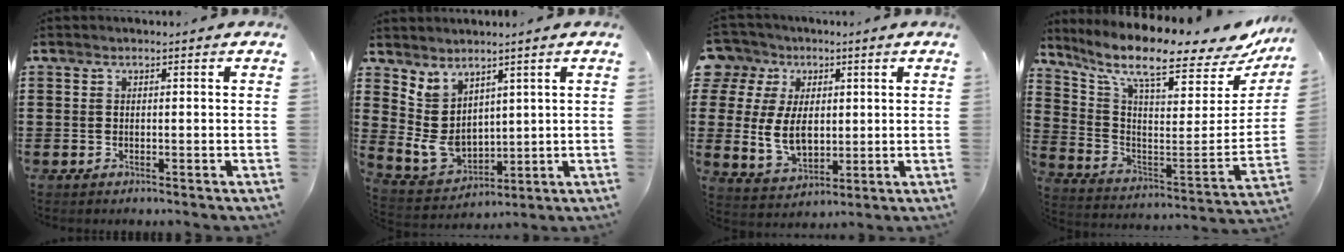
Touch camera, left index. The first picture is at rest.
{"total": 6.0, "force": [2.1, 4.6, 3.3], "torque": [-0.095, -0.003, 0.042]}
{"total": 8.9, "force": [1.0, 7.3, 5.0], "torque": [-0.124, 0.008, 0.014]}
{"total": 10.3, "force": [8.1, 1.4, 6.1], "torque": [-0.137, -0.070, 0.132]}